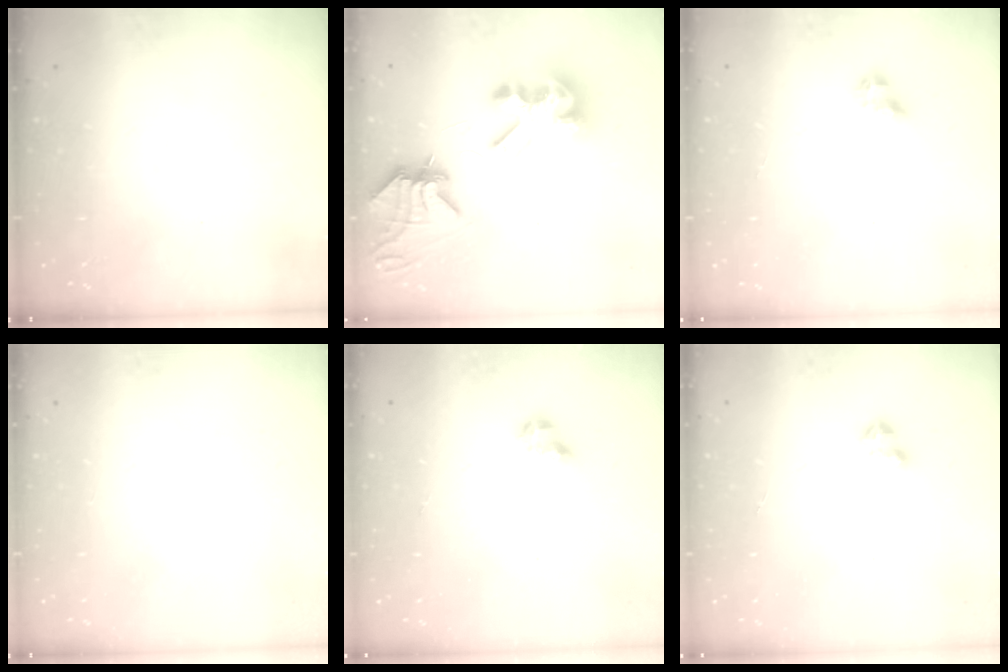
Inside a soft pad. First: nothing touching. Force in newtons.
{"total": 12.5, "press": 12.4, "slide": 1.5}
{"total": 4.9, "press": 4.9, "slide": 0.5}
{"total": 0.0}
{"total": 2.9, "press": 2.9, "slide": 0.3}
{"total": 1.9, "press": 1.9, "slide": 0.4}